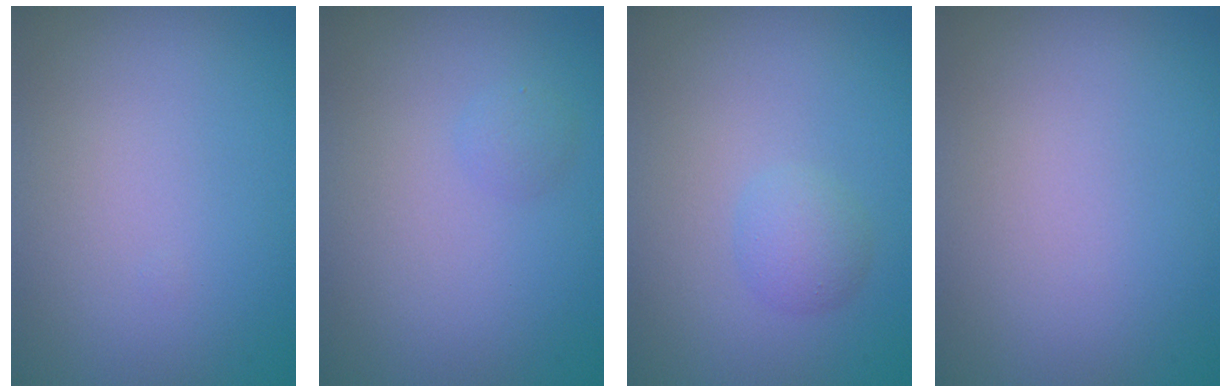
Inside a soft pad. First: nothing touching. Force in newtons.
{"total": 0.8, "press": 0.8, "slide": 0.1}
{"total": 1.7, "press": 1.7, "slide": 0.0}
{"total": 0.0}